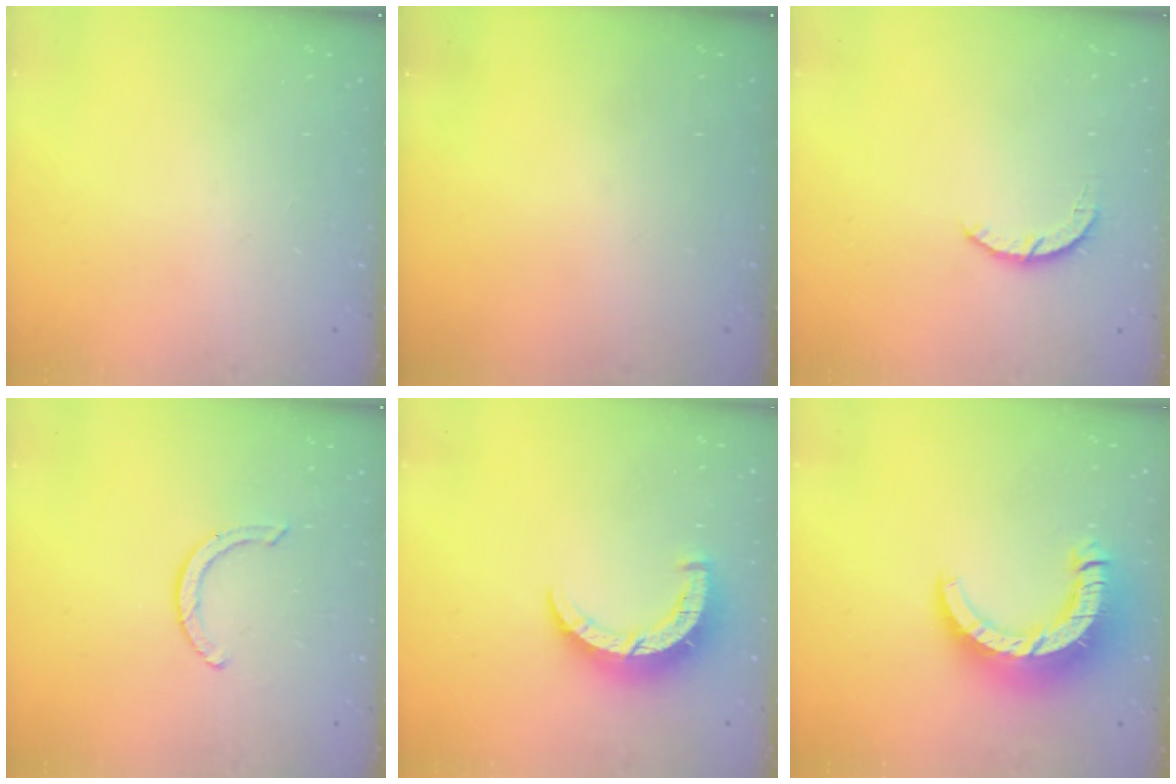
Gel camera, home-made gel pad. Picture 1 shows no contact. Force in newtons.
{"total": 0.0}
{"total": 3.0, "press": 3.0, "slide": 0.4}
{"total": 3.1, "press": 3.1, "slide": 0.1}
{"total": 8.0, "press": 8.0, "slide": 0.3}
{"total": 13.5, "press": 13.4, "slide": 1.5}